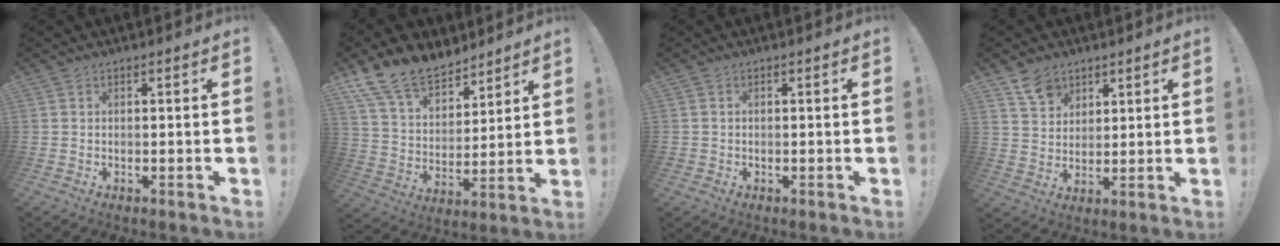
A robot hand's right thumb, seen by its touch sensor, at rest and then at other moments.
{"total": 15.5, "force": [12.2, 7.8, 5.4], "torque": [-0.111, -0.090, 0.231]}
{"total": 0.8, "force": [-0.2, 0.8, 0.0], "torque": [-0.007, 0.005, -0.002]}
{"total": 7.9, "force": [5.6, 5.2, 1.8], "torque": [-0.025, -0.035, 0.107]}